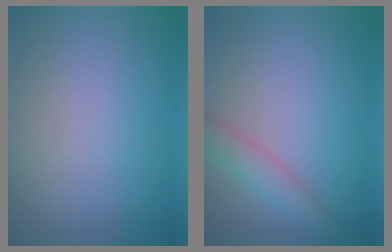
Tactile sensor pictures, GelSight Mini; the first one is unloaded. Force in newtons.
{"total": 2.5, "press": 2.5, "slide": 0.1}